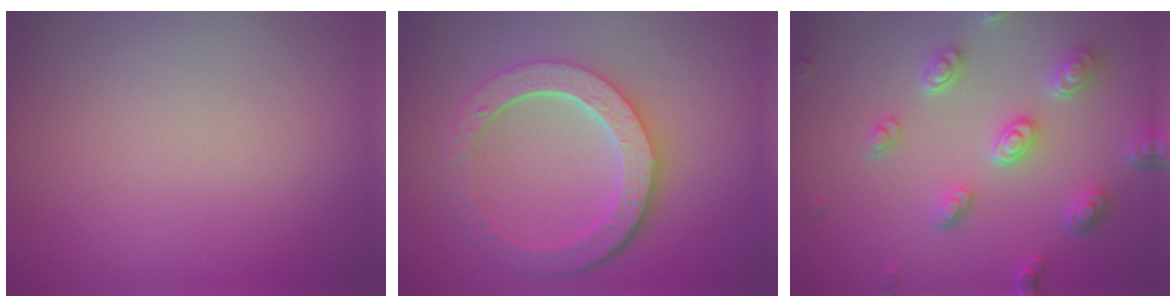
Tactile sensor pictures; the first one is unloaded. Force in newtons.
{"total": 6.1, "press": 4.6, "slide": 4.0}
{"total": 4.5, "press": 3.7, "slide": 2.6}